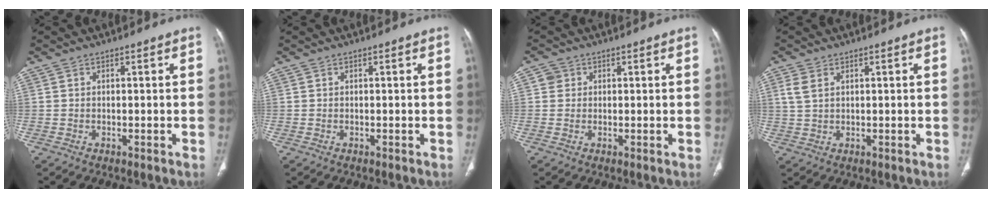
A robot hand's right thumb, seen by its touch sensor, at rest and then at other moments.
{"total": 0.0}
{"total": 2.1, "force": [0.6, 2.0, 0.4], "torque": [0.007, 0.001, 0.005]}
{"total": 3.3, "force": [1.4, 2.0, 2.2], "torque": [-0.053, 0.004, 0.038]}